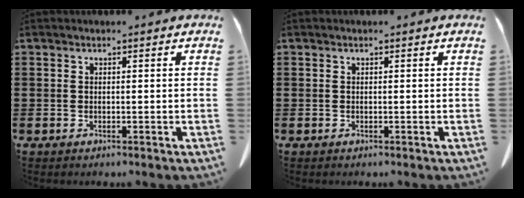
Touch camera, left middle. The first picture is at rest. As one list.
[{"total": 0.0}]